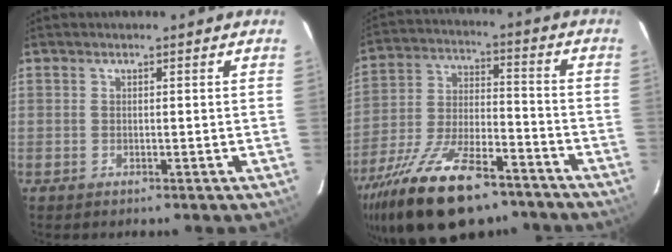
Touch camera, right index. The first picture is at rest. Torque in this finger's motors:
{"motor_torque": [1.61, -0.53, 1.05, 0.21]}